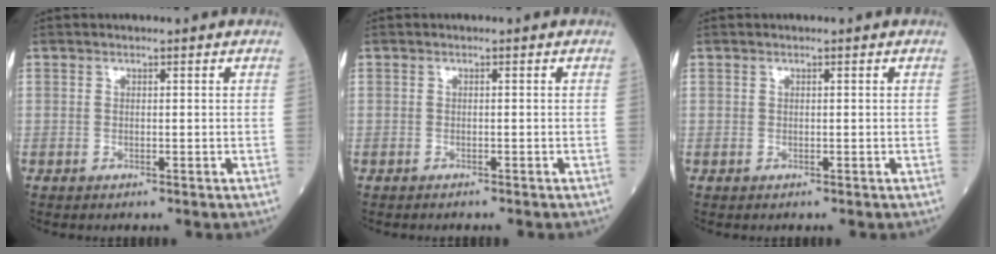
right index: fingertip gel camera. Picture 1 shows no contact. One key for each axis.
{"total": 1.1, "fx": -0.9, "fy": 0.0, "fz": 0.5, "tx": -0.007, "ty": -0.001, "tz": -0.013}
{"total": 0.0}